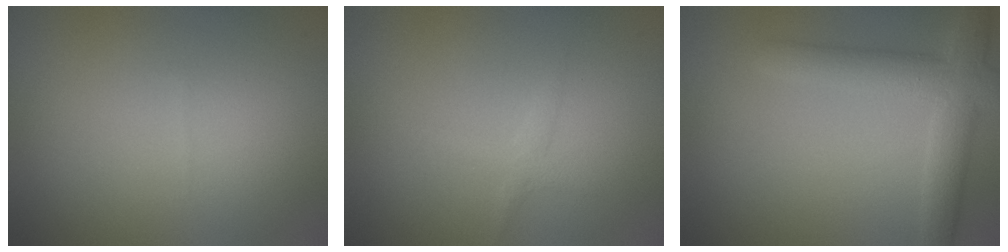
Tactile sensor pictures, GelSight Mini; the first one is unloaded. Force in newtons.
{"total": 1.0, "press": 1.0, "slide": 0.0}
{"total": 4.7, "press": 4.7, "slide": 0.2}